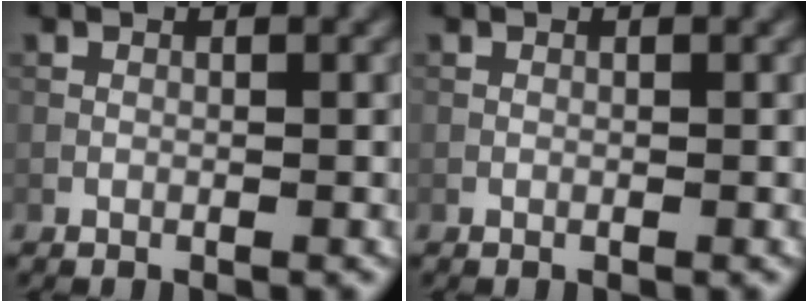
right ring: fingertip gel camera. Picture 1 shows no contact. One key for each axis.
{"total": 0.0}